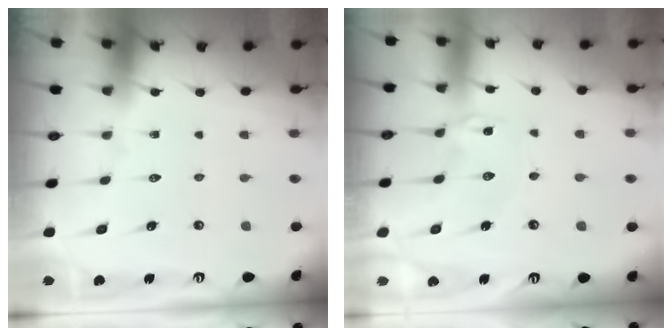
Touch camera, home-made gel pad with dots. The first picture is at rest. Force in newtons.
{"total": 1.4, "press": 1.4, "slide": 0.1}